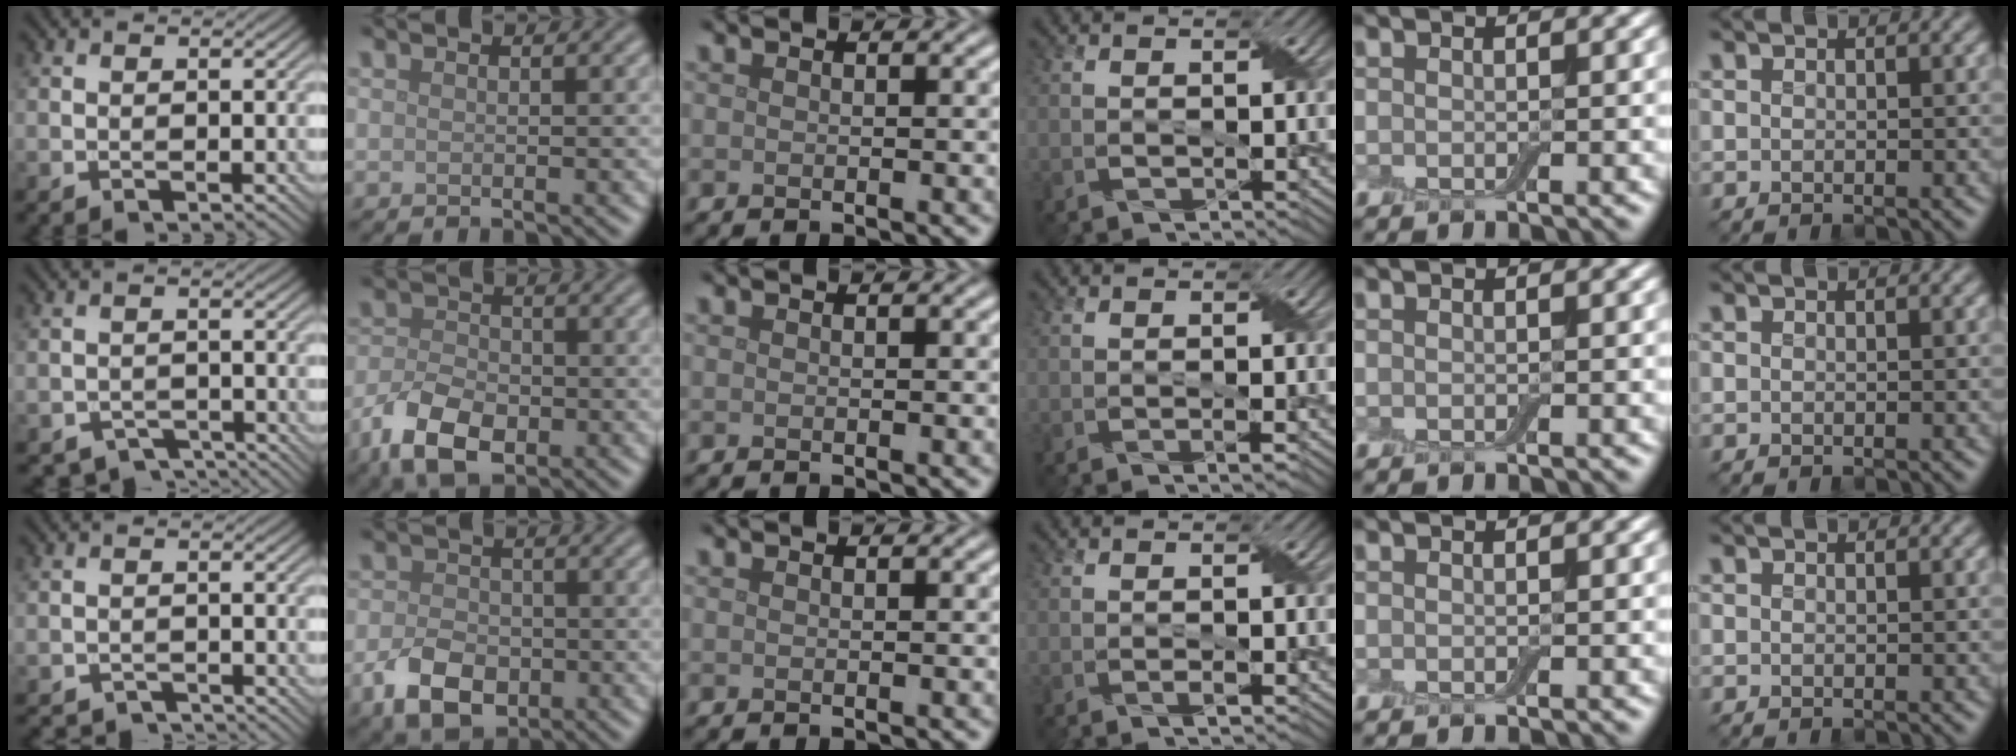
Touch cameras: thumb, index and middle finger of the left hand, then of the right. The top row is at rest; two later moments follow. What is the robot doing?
{"motion": "peel", "object": "small bumper sticker"}